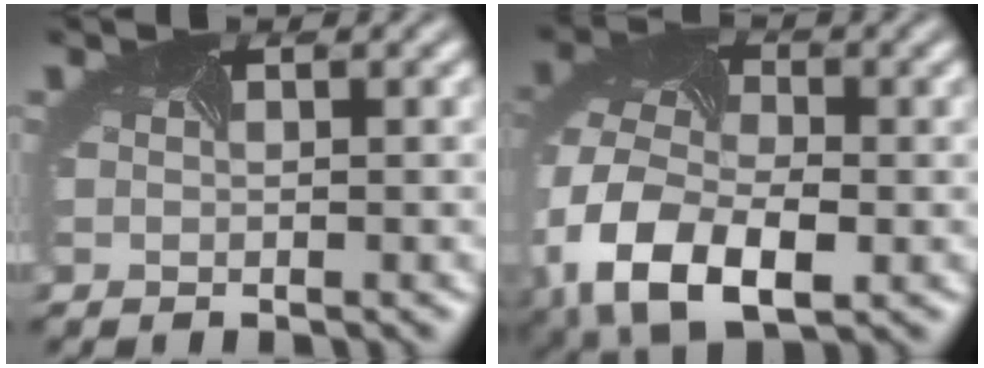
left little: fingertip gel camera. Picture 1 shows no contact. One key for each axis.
{"total": 11.5, "fx": -3.6, "fy": 7.3, "fz": 8.1, "tx": -0.188, "ty": -0.018, "tz": -0.061}